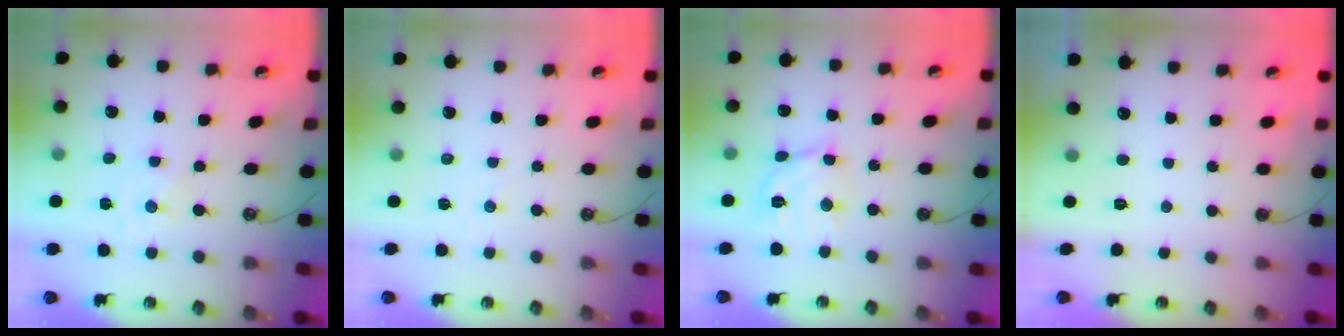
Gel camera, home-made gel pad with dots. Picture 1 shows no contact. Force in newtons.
{"total": 1.1, "press": 1.1, "slide": 0.2}
{"total": 12.1, "press": 12.0, "slide": 1.4}
{"total": 0.0}